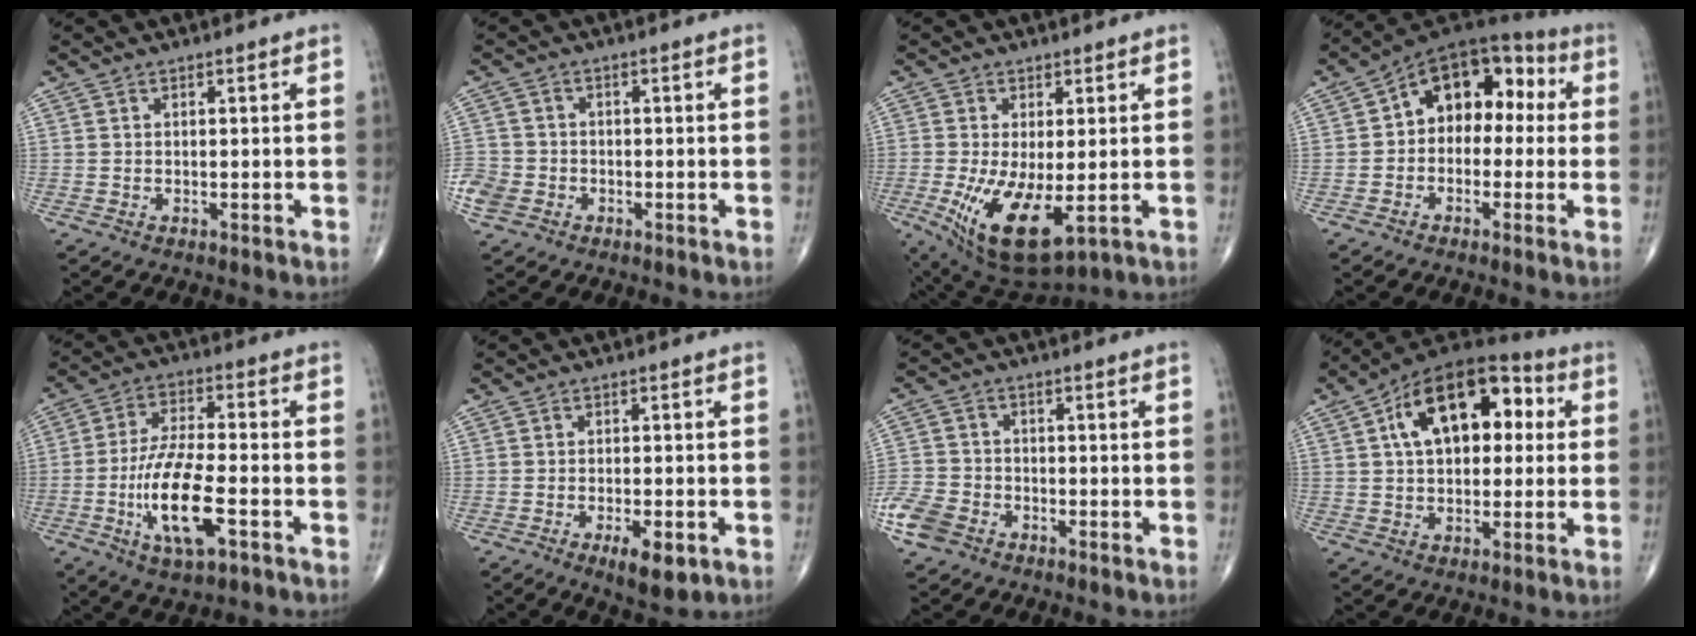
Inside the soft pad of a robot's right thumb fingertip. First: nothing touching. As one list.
[{"total": 5.0, "force": [-2.0, 4.2, 1.9], "torque": [-0.037, 0.014, -0.039]}, {"total": 12.9, "force": [-3.0, 5.3, 11.4], "torque": [-0.214, -0.027, -0.031]}, {"total": 13.5, "force": [1.3, 9.2, 9.7], "torque": [-0.090, 0.049, 0.000]}, {"total": 13.6, "force": [-4.6, 4.6, 12.0], "torque": [-0.229, 0.016, -0.082]}, {"total": 6.1, "force": [-2.7, 2.2, 5.0], "torque": [-0.074, 0.000, -0.035]}, {"total": 6.7, "force": [-3.8, 4.7, 2.9], "torque": [-0.063, 0.015, -0.079]}, {"total": 18.5, "force": [4.3, 10.7, 14.4], "torque": [-0.189, 0.029, 0.056]}]